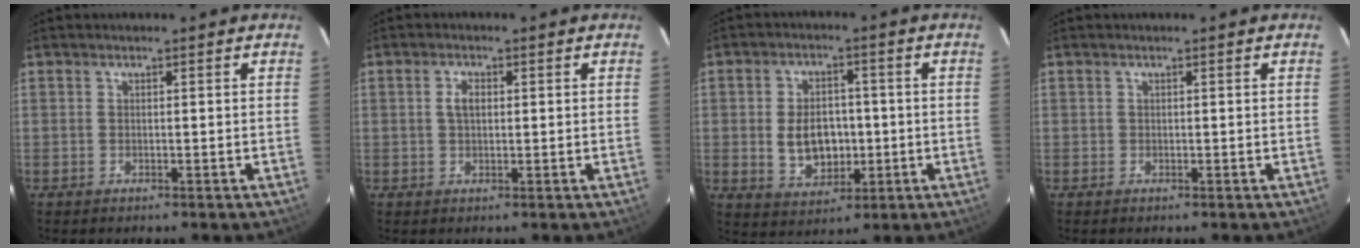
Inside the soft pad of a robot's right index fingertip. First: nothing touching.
{"total": 2.4, "force": [0.4, 1.4, 2.0], "torque": [-0.040, 0.006, 0.008]}
{"total": 8.7, "force": [-0.8, 6.1, 6.1], "torque": [-0.125, 0.004, -0.001]}
{"total": 0.0}